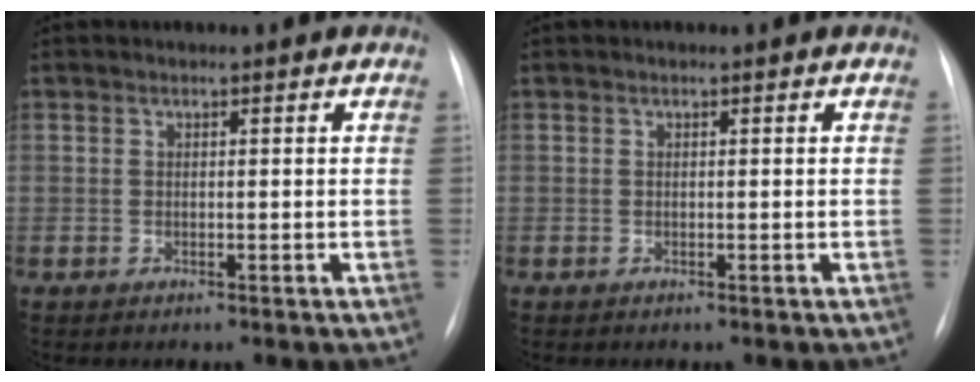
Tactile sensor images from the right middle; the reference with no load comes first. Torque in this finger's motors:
{"motor_torque": [0.20, -0.26, 0.04, 0.00]}